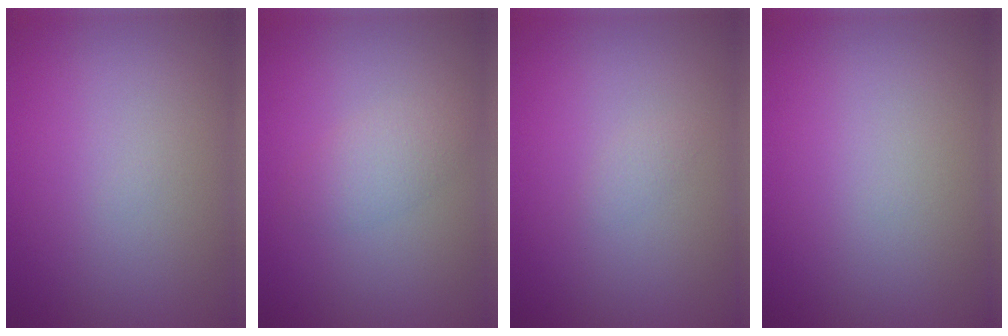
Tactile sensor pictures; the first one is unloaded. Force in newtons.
{"total": 2.1, "press": 2.1, "slide": 0.1}
{"total": 0.7, "press": 0.7, "slide": 0.1}
{"total": 0.0}